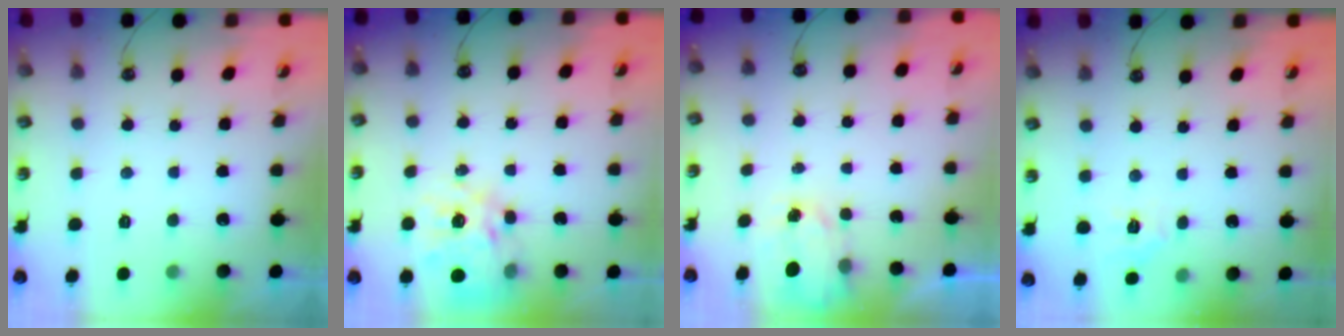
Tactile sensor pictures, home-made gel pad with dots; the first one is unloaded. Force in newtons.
{"total": 14.5, "press": 14.5, "slide": 1.0}
{"total": 1.6, "press": 1.6, "slide": 0.3}
{"total": 5.9, "press": 5.9, "slide": 0.7}